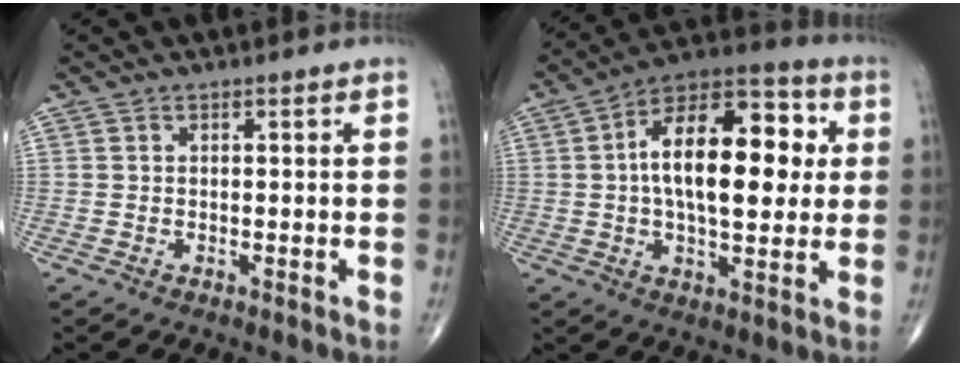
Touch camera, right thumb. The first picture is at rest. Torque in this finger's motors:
{"motor_torque": [0.19, 1.30, 1.23, 0.50, 0.44]}